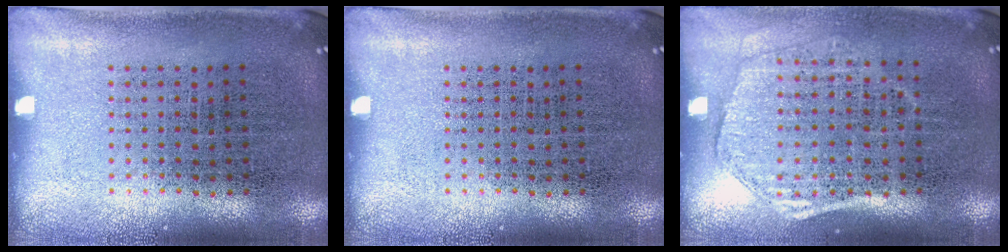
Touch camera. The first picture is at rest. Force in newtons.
{"total": 0.0}
{"total": 1.5, "press": 1.4, "slide": 0.6}